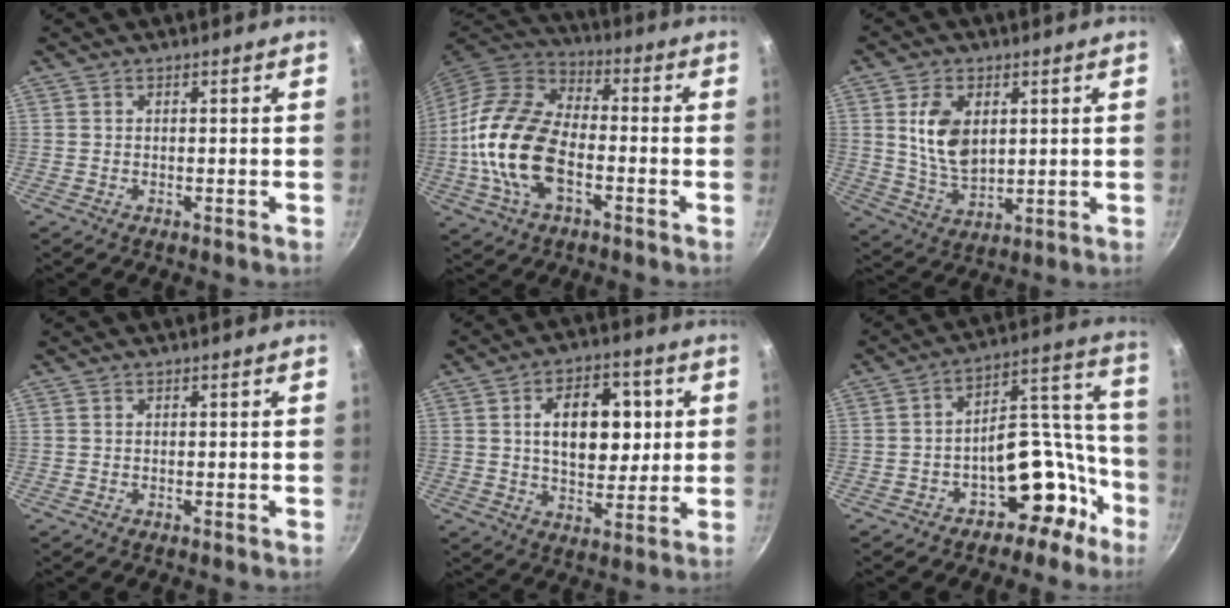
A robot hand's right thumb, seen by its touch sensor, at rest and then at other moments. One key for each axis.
{"total": 19.0, "fx": -4.3, "fy": 10.9, "fz": 15.0, "tx": -0.299, "ty": 0.025, "tz": -0.083}
{"total": 10.0, "fx": 2.5, "fy": 6.1, "fz": 7.5, "tx": -0.123, "ty": -0.019, "tz": 0.058}
{"total": 0.0}
{"total": 13.8, "fx": 2.6, "fy": 8.4, "fz": 10.6, "tx": -0.116, "ty": -0.001, "tz": 0.040}
{"total": 15.1, "fx": -7.4, "fy": 8.3, "fz": 10.3, "tx": -0.089, "ty": 0.110, "tz": -0.111}